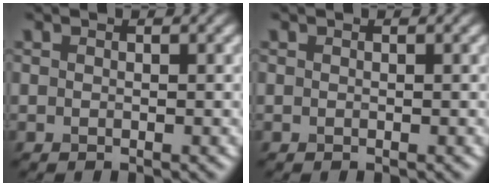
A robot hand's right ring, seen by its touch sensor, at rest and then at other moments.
{"total": 0.0}